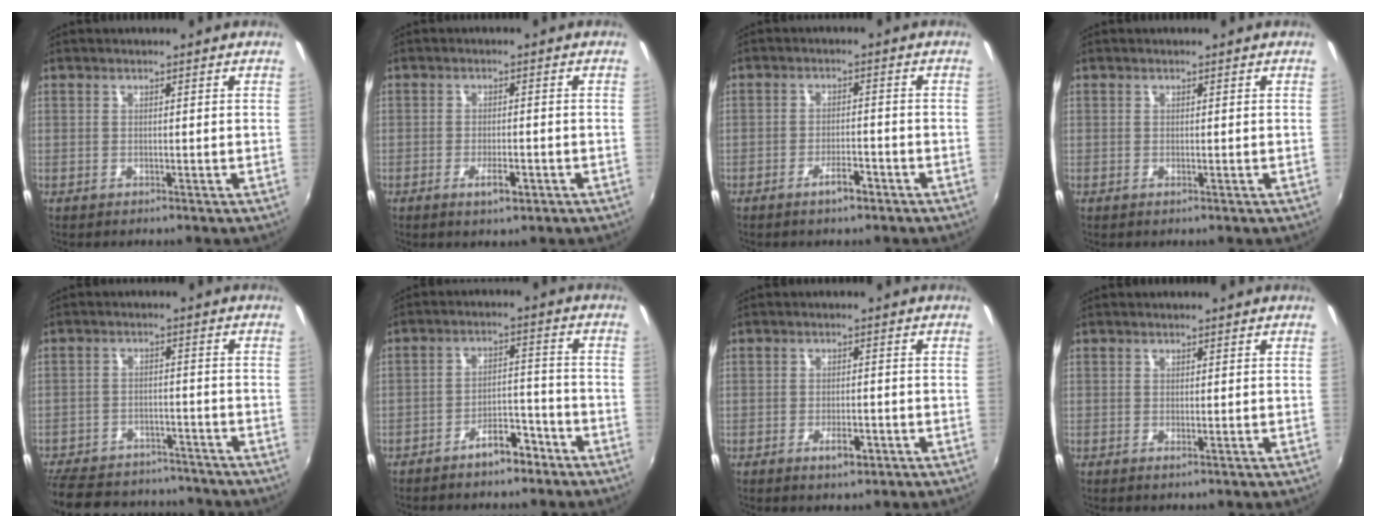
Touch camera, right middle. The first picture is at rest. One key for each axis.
{"total": 3.6, "fx": -1.9, "fy": 1.2, "fz": 2.8, "tx": -0.057, "ty": -0.007, "tz": -0.030}
{"total": 3.7, "fx": -2.6, "fy": 1.1, "fz": 2.4, "tx": -0.051, "ty": -0.003, "tz": -0.042}
{"total": 0.0}
{"total": 21.0, "fx": -17.3, "fy": 9.0, "fz": 7.6, "tx": -0.189, "ty": 0.016, "tz": -0.238}
{"total": 6.6, "fx": -5.0, "fy": 2.7, "fz": 3.3, "tx": -0.061, "ty": 0.020, "tz": -0.066}
{"total": 3.6, "fx": -1.9, "fy": 1.5, "fz": 2.7, "tx": -0.055, "ty": -0.006, "tz": -0.030}
{"total": 0.5, "fx": 0.0, "fy": 0.0, "fz": 0.5, "tx": -0.010, "ty": -0.002, "tz": -0.002}